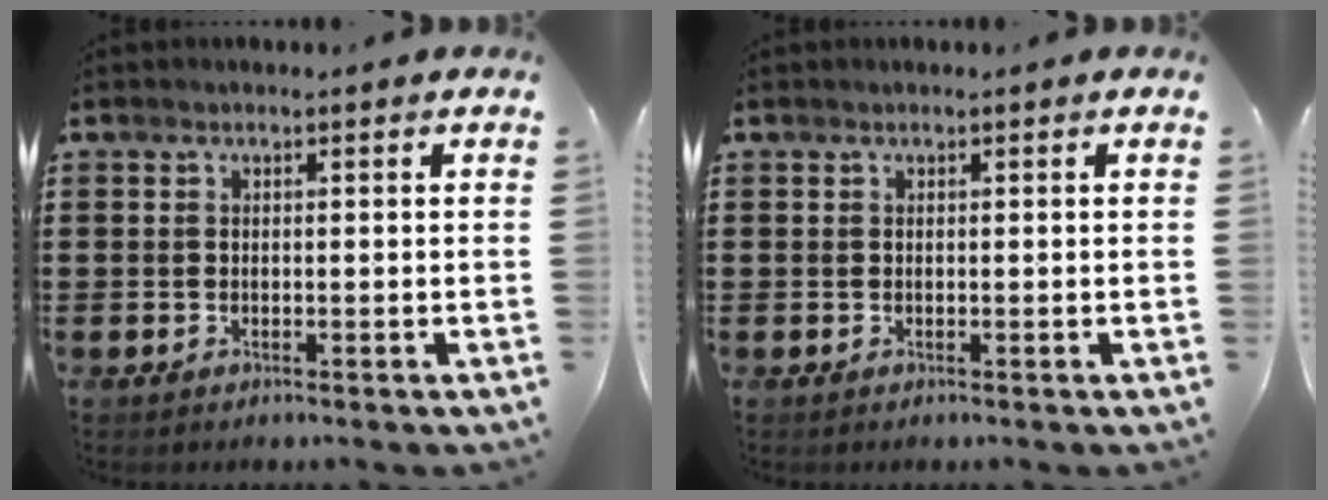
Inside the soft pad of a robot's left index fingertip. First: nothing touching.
{"total": 0.0}